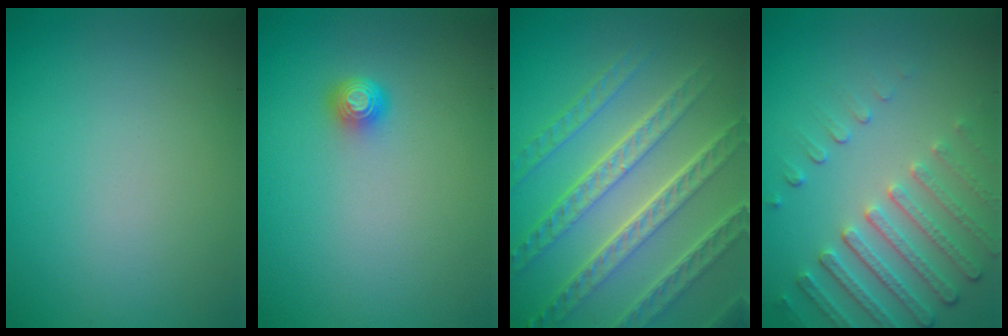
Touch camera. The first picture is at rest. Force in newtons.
{"total": 1.7, "press": 1.2, "slide": 1.1}
{"total": 8.3, "press": 5.7, "slide": 5.9}
{"total": 4.9, "press": 3.6, "slide": 3.3}